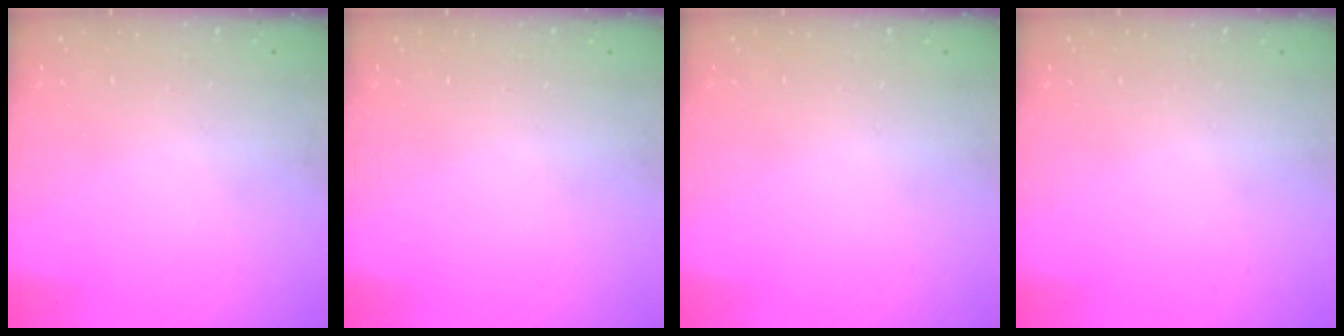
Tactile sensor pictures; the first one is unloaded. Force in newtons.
{"total": 0.0}
{"total": 0.0}
{"total": 0.0}